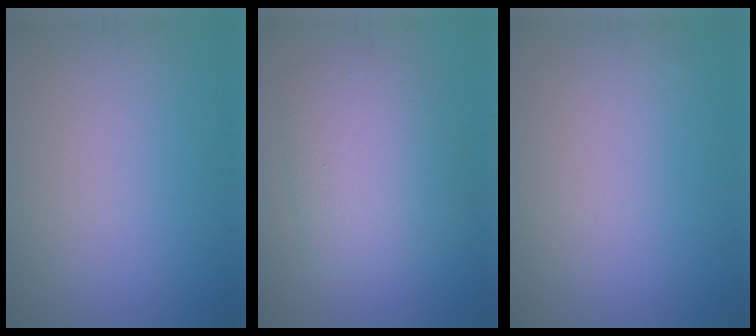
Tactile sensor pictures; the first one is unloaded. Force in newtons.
{"total": 5.5, "press": 5.5, "slide": 0.2}
{"total": 0.0}